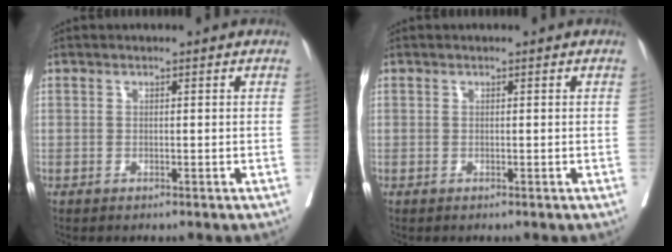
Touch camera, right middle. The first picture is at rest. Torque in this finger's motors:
{"motor_torque": [-0.20, -0.01, 0.00, 0.00]}